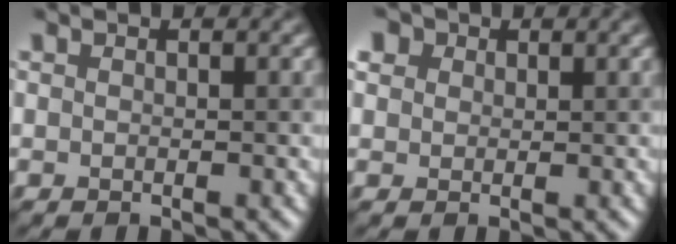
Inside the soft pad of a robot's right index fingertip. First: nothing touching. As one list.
[{"total": 2.2, "force": [1.6, 1.5, 0.6], "torque": [-0.015, 0.015, 0.019]}]